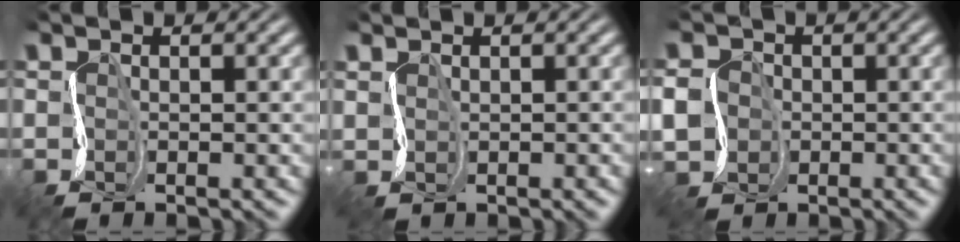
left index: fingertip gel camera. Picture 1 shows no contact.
{"total": 0.7, "force": [0.4, 0.6, -0.2], "torque": [0.009, 0.002, 0.018]}
{"total": 2.7, "force": [-0.5, 2.7, -0.1], "torque": [-0.003, 0.001, -0.009]}